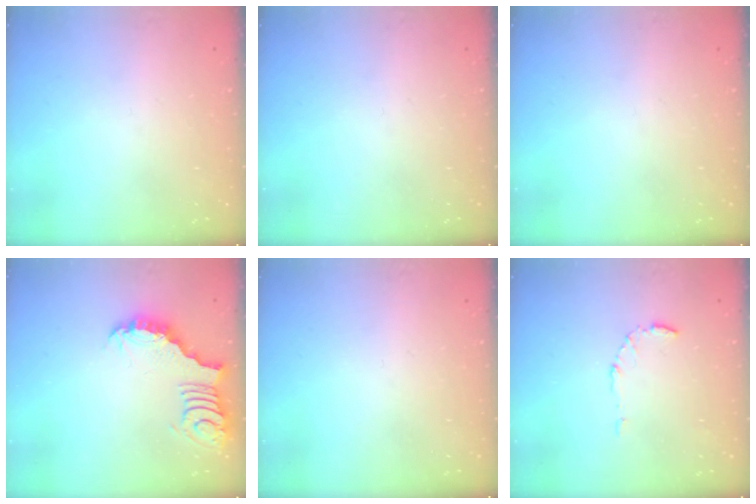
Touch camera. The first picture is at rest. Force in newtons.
{"total": 0.0}
{"total": 0.0}
{"total": 3.7, "press": 3.6, "slide": 0.8}
{"total": 0.0}
{"total": 7.0, "press": 7.0, "slide": 0.6}